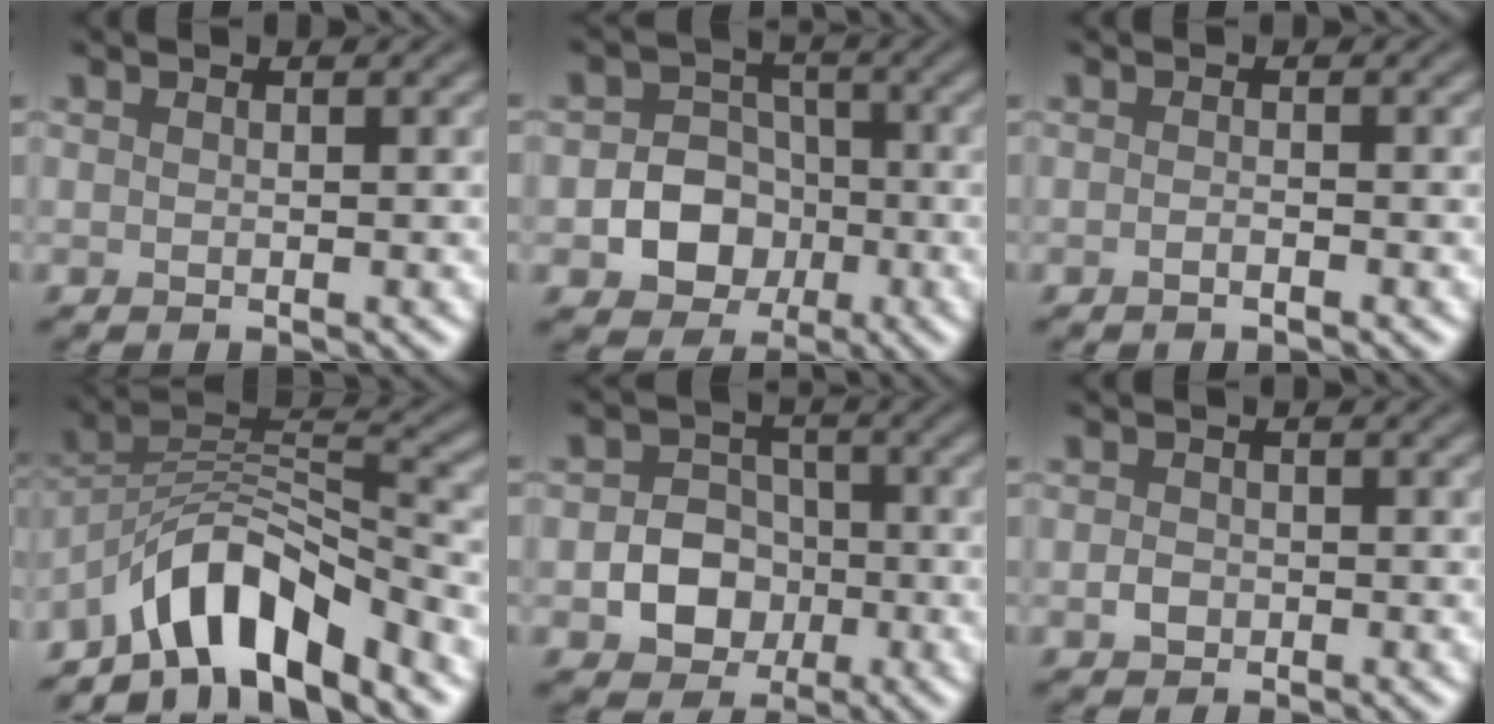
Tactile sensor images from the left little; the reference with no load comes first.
{"total": 5.7, "force": [-1.6, 4.8, 2.6], "torque": [-0.010, -0.002, -0.047]}
{"total": 0.8, "force": [-0.5, 0.2, 0.5], "torque": [-0.011, 0.000, -0.009]}
{"total": 7.9, "force": [-5.8, 2.5, 4.7], "torque": [-0.064, 0.007, -0.111]}
{"total": 4.9, "force": [-1.4, 4.1, 2.4], "torque": [-0.012, -0.001, -0.038]}
{"total": 1.2, "force": [-0.4, 1.0, 0.6], "torque": [-0.009, -0.002, -0.010]}